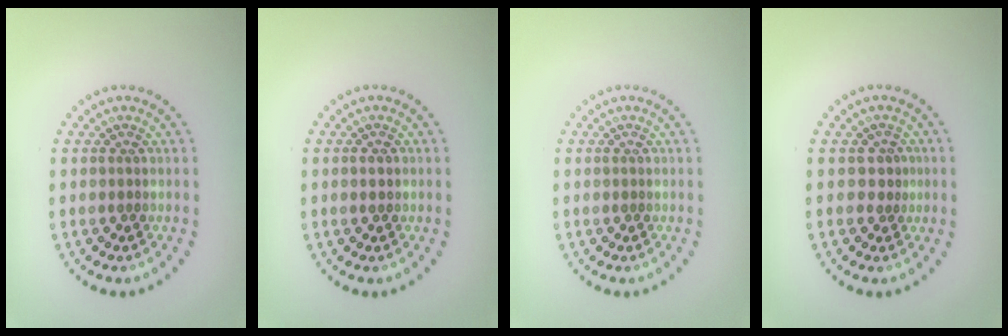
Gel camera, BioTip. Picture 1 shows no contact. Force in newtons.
{"total": 1.1, "press": 1.0, "slide": 0.2}
{"total": 0.0}
{"total": 1.2, "press": 0.7, "slide": 1.0}